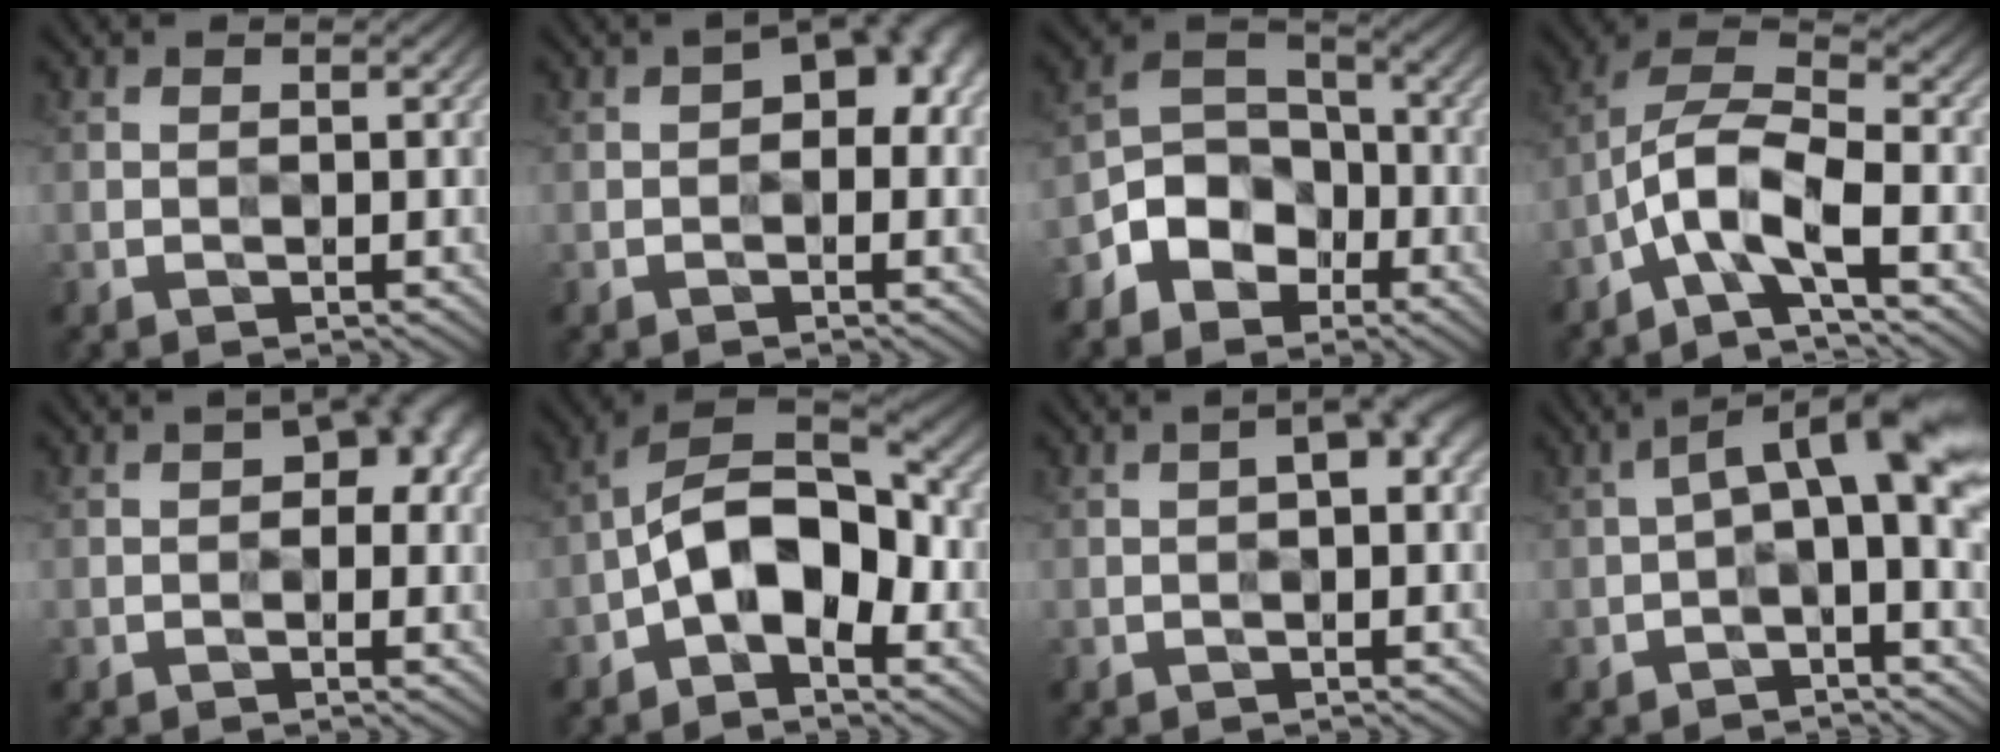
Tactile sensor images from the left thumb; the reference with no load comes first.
{"total": 6.1, "force": [0.7, 3.7, 4.8], "torque": [-0.042, 0.014, 0.000]}
{"total": 7.6, "force": [-4.4, 5.4, 3.2], "torque": [-0.059, 0.000, -0.102]}
{"total": 8.9, "force": [-4.3, 2.9, 7.2], "torque": [-0.137, 0.008, -0.091]}
{"total": 4.8, "force": [0.8, 2.8, 3.8], "torque": [-0.033, 0.010, 0.007]}
{"total": 10.0, "force": [-2.7, 5.5, 7.9], "torque": [-0.134, 0.015, -0.064]}
{"total": 3.1, "force": [0.4, 1.2, 2.9], "torque": [-0.040, 0.007, 0.003]}
{"total": 6.6, "force": [0.5, 1.7, 6.3], "torque": [-0.095, 0.023, -0.002]}